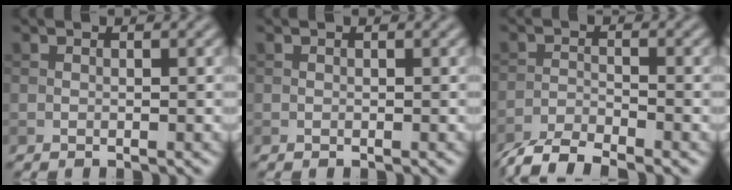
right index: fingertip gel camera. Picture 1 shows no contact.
{"total": 0.0}
{"total": 5.0, "force": [-4.3, 1.0, 2.3], "torque": [-0.043, -0.008, -0.088]}